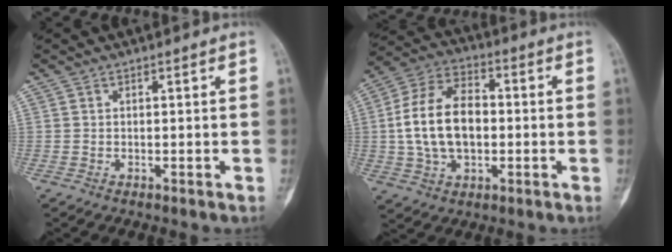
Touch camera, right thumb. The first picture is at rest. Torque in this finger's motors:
{"motor_torque": [0.75, 0.71, 1.44, 0.22, 0.57]}